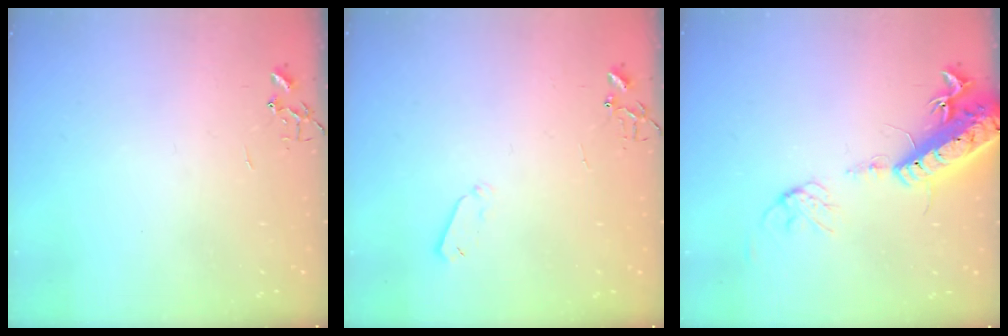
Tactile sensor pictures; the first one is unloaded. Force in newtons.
{"total": 4.1, "press": 4.0, "slide": 0.8}
{"total": 18.0, "press": 17.6, "slide": 4.1}